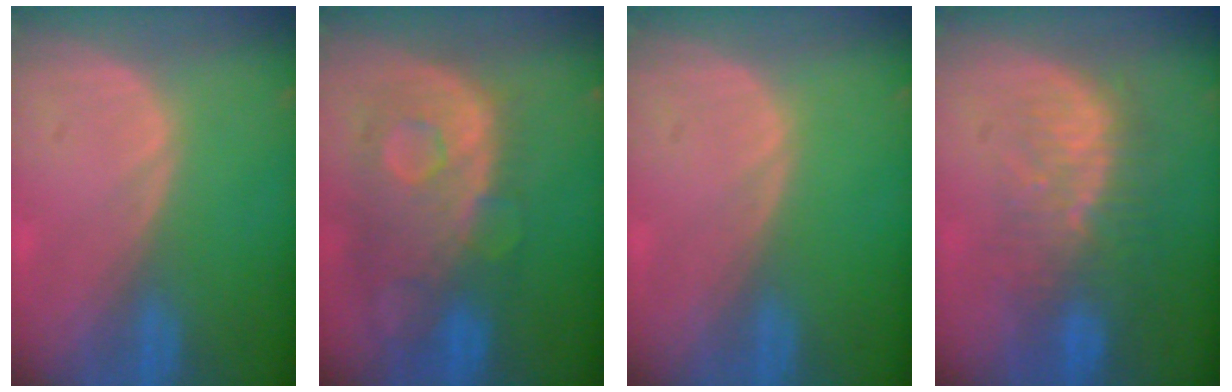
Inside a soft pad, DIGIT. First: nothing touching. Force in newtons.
{"total": 11.4, "press": 9.8, "slide": 5.8}
{"total": 0.0}
{"total": 9.6, "press": 8.4, "slide": 4.6}